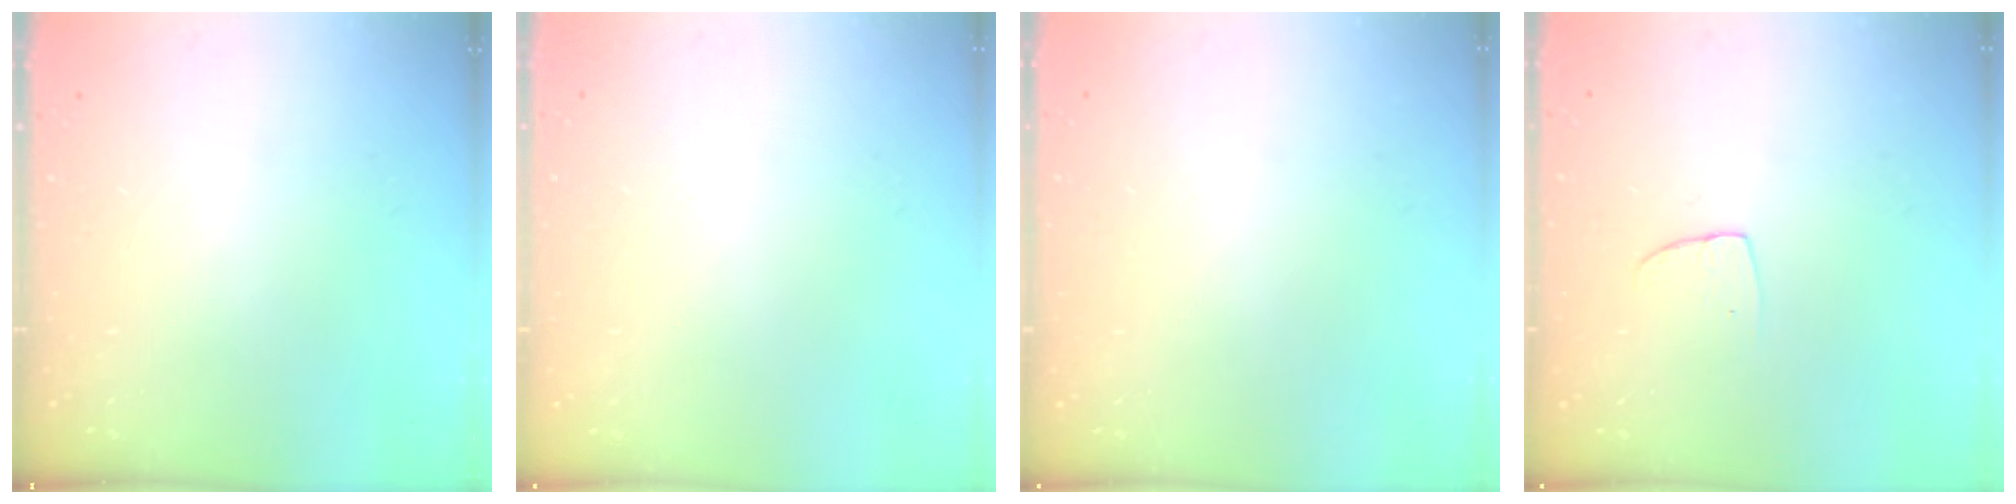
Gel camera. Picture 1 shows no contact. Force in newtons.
{"total": 0.0}
{"total": 0.0}
{"total": 4.9, "press": 4.8, "slide": 0.4}